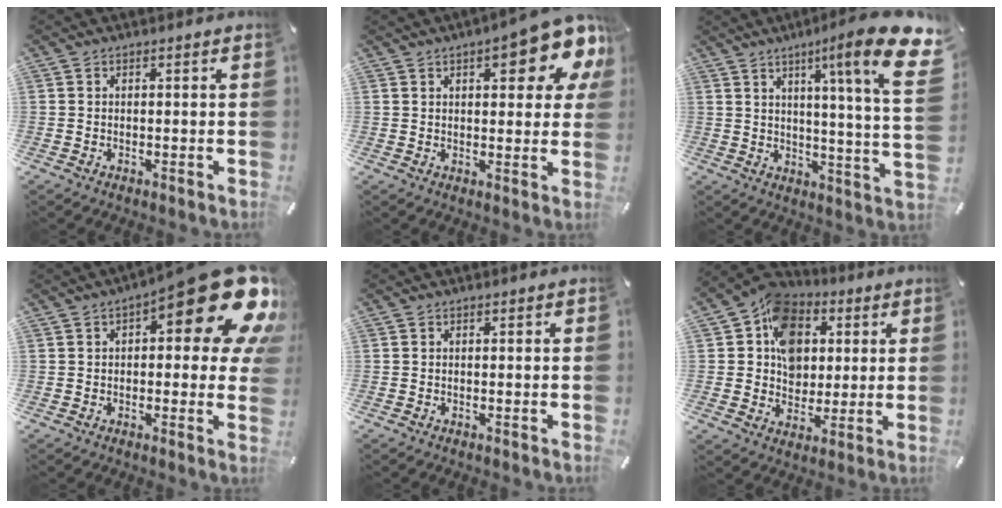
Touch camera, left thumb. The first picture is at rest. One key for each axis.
{"total": 14.2, "fx": 7.2, "fy": 5.2, "fz": 11.0, "tx": -0.135, "ty": -0.039, "tz": 0.114}
{"total": 18.3, "fx": 8.0, "fy": 1.4, "fz": 16.4, "tx": -0.247, "ty": -0.053, "tz": 0.103}
{"total": 21.3, "fx": 10.0, "fy": 7.7, "fz": 17.1, "tx": -0.219, "ty": -0.070, "tz": 0.162}
{"total": 0.0}
{"total": 11.8, "fx": 2.8, "fy": 10.2, "fz": 5.3, "tx": -0.090, "ty": -0.006, "tz": 0.053}